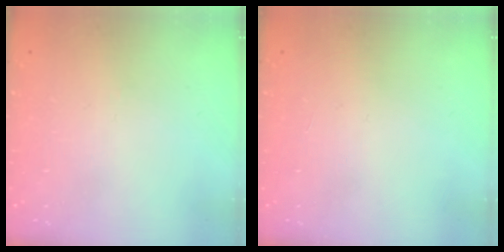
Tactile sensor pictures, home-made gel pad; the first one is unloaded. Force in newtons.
{"total": 0.0}